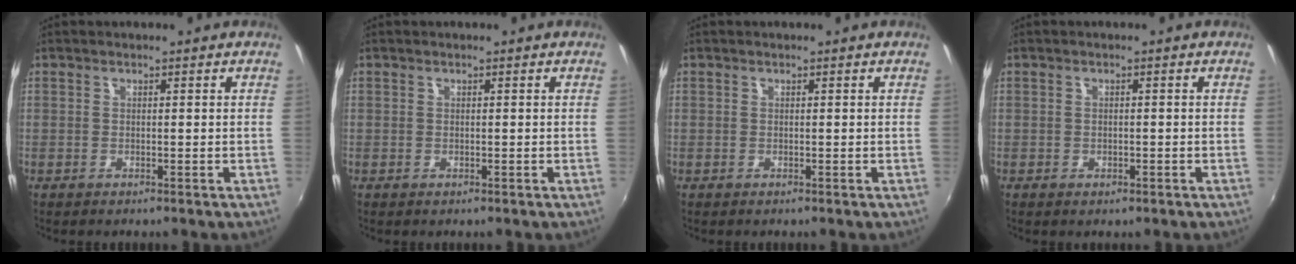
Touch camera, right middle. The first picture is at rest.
{"total": 0.0}
{"total": 0.0}
{"total": 1.2, "force": [-0.6, 0.8, 0.5], "torque": [-0.008, -0.003, -0.010]}